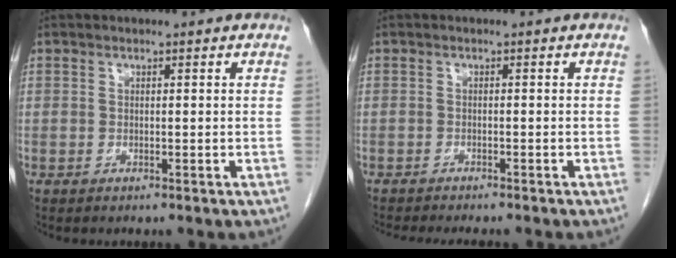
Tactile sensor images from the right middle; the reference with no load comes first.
{"total": 6.8, "force": [-6.1, 0.9, 2.9], "torque": [-0.031, -0.010, -0.086]}